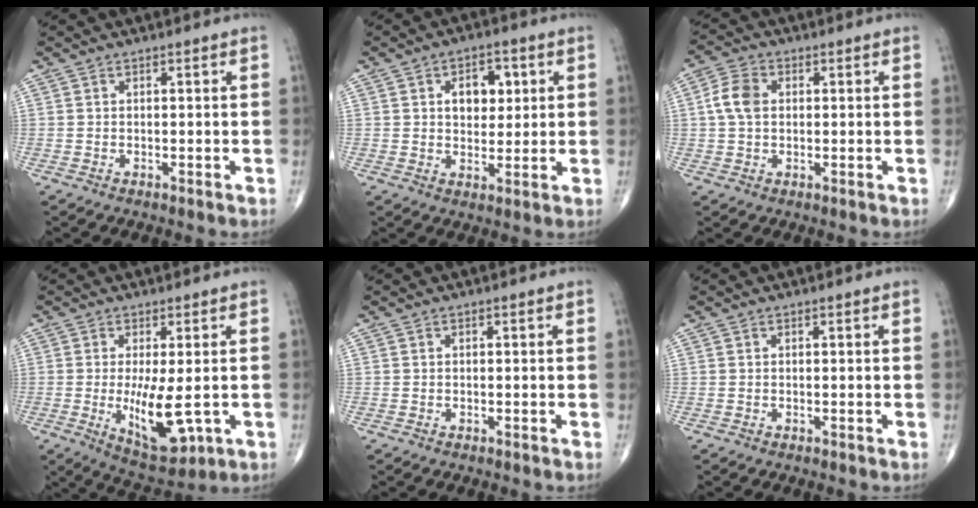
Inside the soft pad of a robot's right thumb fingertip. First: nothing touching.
{"total": 7.4, "force": [1.9, 4.9, 5.2], "torque": [-0.042, -0.005, 0.028]}
{"total": 5.6, "force": [0.7, 3.9, 3.9], "torque": [-0.081, 0.011, 0.009]}
{"total": 10.4, "force": [-1.3, 3.7, 9.7], "torque": [-0.159, -0.027, -0.007]}
{"total": 0.0}
{"total": 0.0}